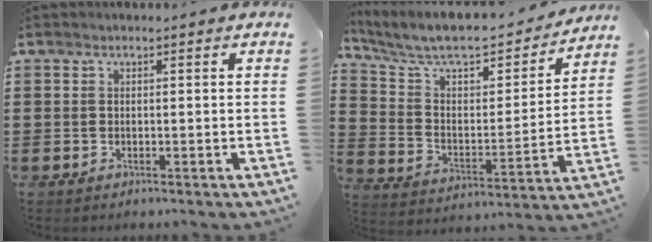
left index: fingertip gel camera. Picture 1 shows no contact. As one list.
[{"total": 8.4, "force": [7.3, 2.1, 3.5], "torque": [-0.103, -0.049, 0.122]}]